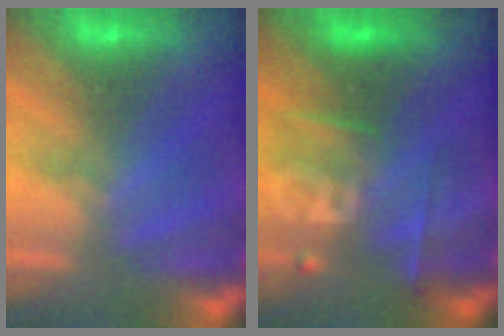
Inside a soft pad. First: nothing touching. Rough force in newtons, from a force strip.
{"total": 2.4}